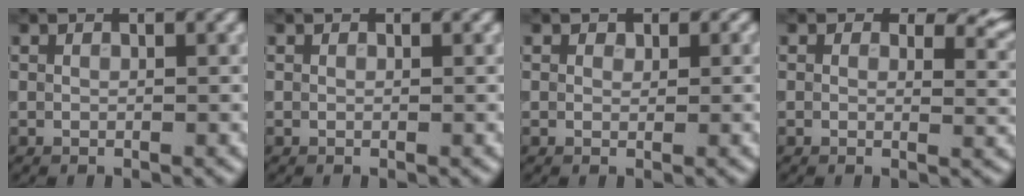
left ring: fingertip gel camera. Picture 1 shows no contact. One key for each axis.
{"total": 0.0}
{"total": 0.8, "fx": 0.5, "fy": 0.6, "fz": 0.2, "tx": -0.001, "ty": -0.005, "tz": 0.002}
{"total": 3.7, "fx": 1.8, "fy": 2.2, "fz": 2.3, "tx": -0.028, "ty": -0.007, "tz": 0.019}